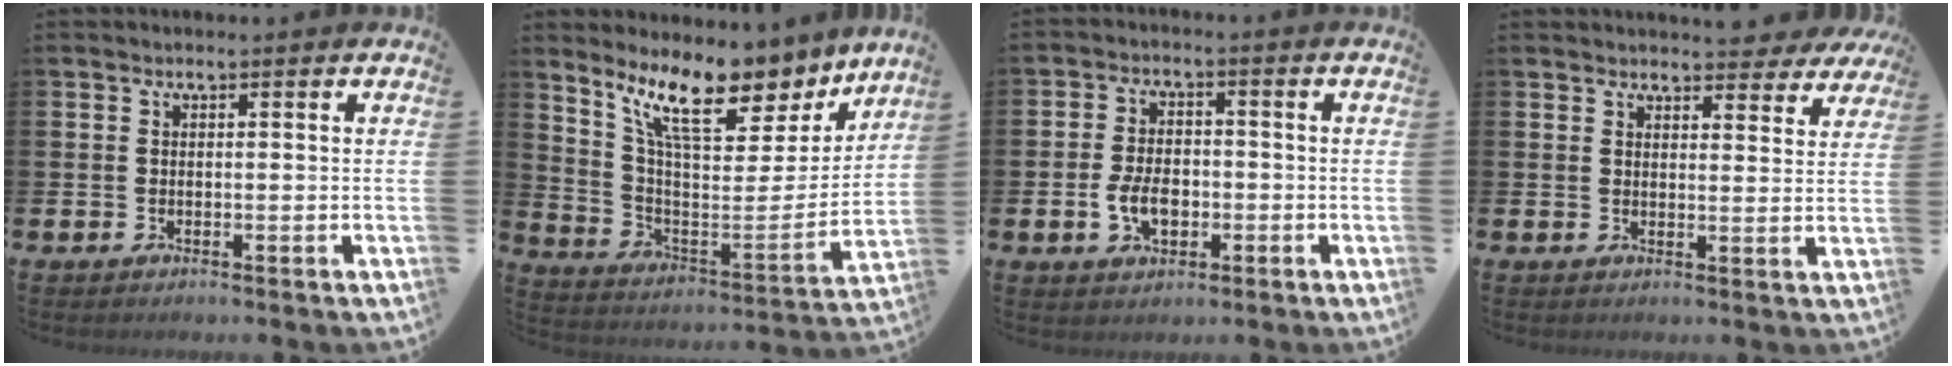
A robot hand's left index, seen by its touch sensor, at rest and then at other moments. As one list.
[{"total": 12.0, "force": [9.4, 4.2, 6.3], "torque": [-0.143, -0.063, 0.160]}, {"total": 4.9, "force": [-1.2, 3.1, 3.6], "torque": [-0.065, 0.003, -0.026]}, {"total": 3.4, "force": [3.3, 0.8, 0.1], "torque": [0.006, -0.024, 0.057]}]